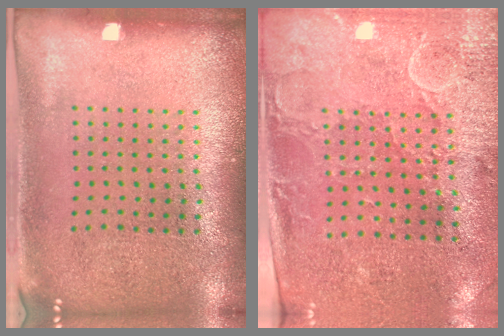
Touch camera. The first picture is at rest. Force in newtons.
{"total": 3.0, "press": 2.5, "slide": 1.6}